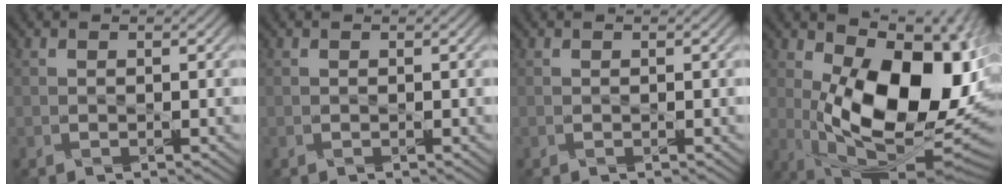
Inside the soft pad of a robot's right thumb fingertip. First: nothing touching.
{"total": 0.0}
{"total": 0.0}
{"total": 19.7, "force": [1.1, 10.7, 16.5], "torque": [-0.237, -0.026, 0.029]}